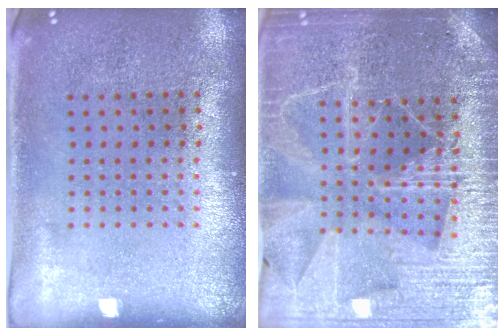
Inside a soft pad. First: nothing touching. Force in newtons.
{"total": 4.7, "press": 4.3, "slide": 1.8}